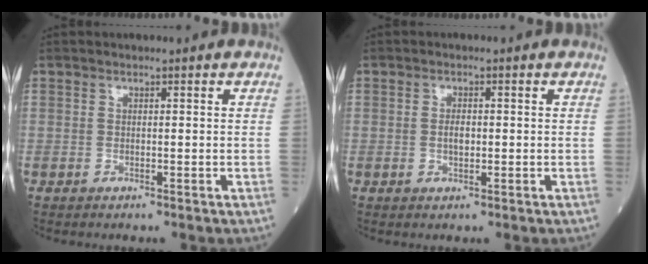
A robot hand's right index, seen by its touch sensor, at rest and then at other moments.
{"total": 1.8, "force": [-0.1, 0.8, 1.6], "torque": [-0.032, 0.000, -0.001]}